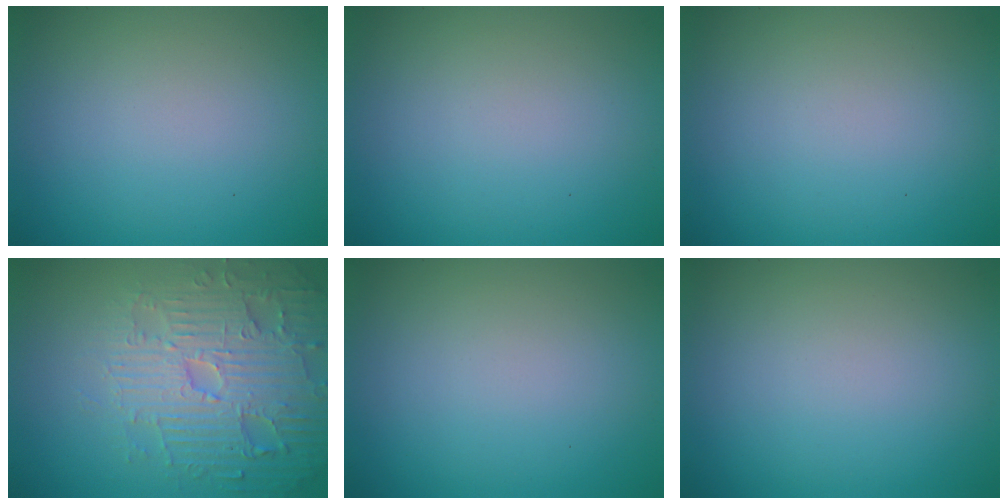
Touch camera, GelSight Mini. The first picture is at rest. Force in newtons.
{"total": 0.0}
{"total": 0.0}
{"total": 5.4, "press": 5.3, "slide": 1.3}
{"total": 0.0}
{"total": 0.0}